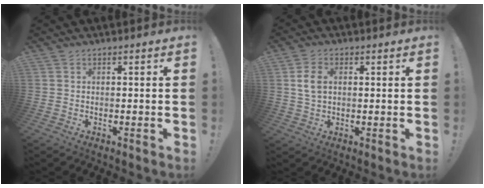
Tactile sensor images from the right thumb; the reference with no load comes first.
{"total": 5.8, "force": [1.2, 3.7, 4.2], "torque": [-0.081, 0.000, 0.020]}